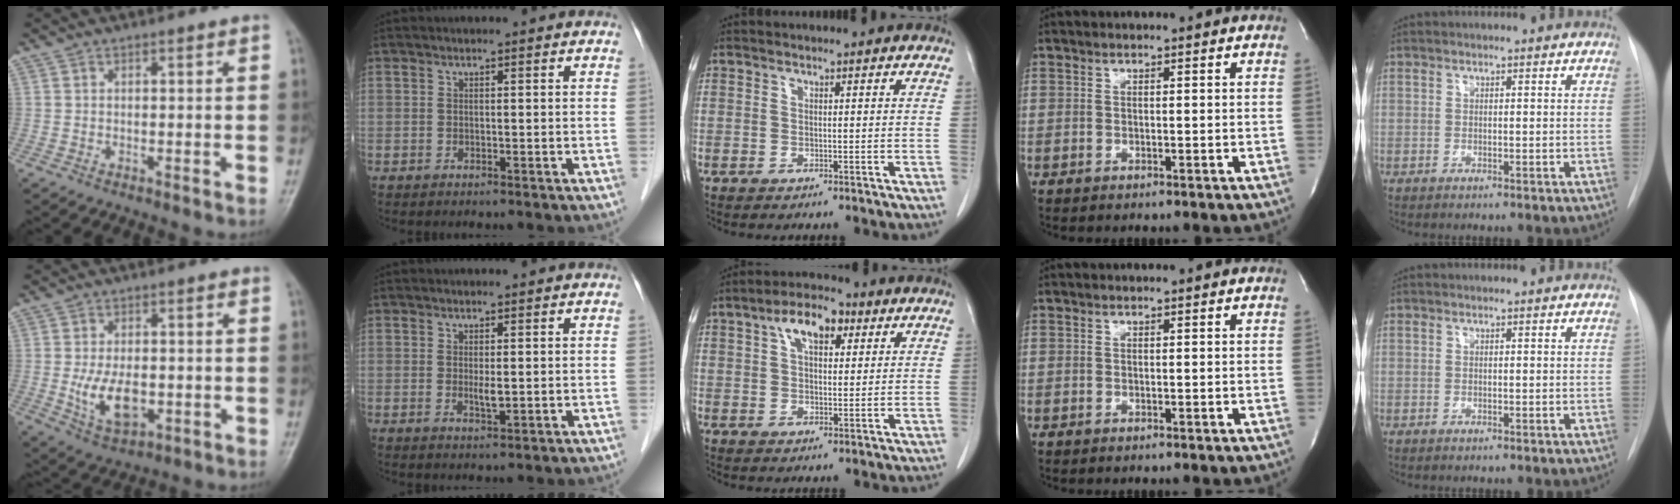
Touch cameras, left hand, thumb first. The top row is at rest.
{"thumb": {"total": 8.6, "force": [-1.3, 5.0, 6.9], "torque": [-0.114, -0.009, -0.014]}, "index": {"total": 1.6, "force": [0.1, 0.3, 1.6], "torque": [-0.034, -0.006, 0.005]}, "middle": {"total": 7.1, "force": [3.3, 3.2, 5.4], "torque": [-0.095, 0.021, 0.053]}}